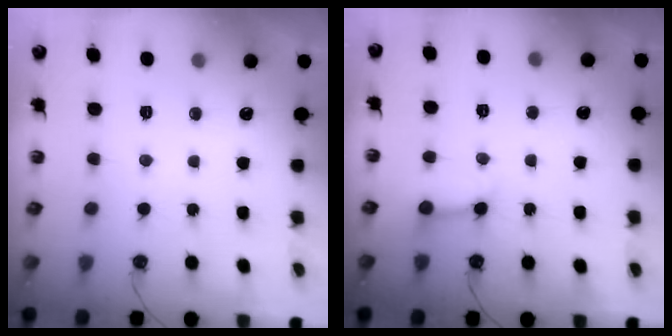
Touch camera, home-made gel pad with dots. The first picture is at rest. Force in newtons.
{"total": 6.8, "press": 6.8, "slide": 0.8}